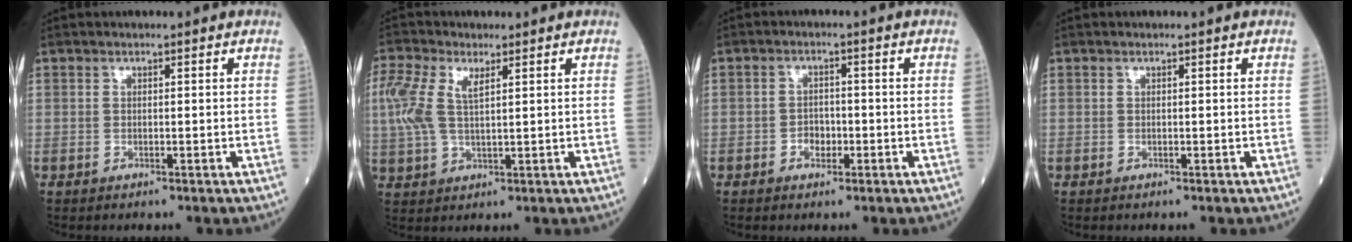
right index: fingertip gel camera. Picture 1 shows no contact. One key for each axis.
{"total": 7.8, "fx": 2.6, "fy": 3.2, "fz": 6.6, "tx": -0.176, "ty": 0.020, "tz": 0.055}
{"total": 2.4, "fx": -1.0, "fy": 1.7, "fz": 1.3, "tx": -0.010, "ty": 0.007, "tz": -0.015}
{"total": 0.0}